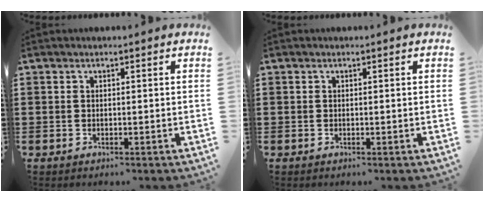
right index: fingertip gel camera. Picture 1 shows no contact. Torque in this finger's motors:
{"motor_torque": [0.00, 0.00, 0.00, -0.01]}